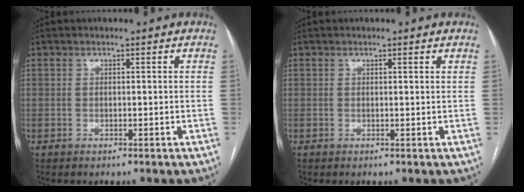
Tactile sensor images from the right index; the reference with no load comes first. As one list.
[{"total": 0.7, "force": [0.6, -0.1, 0.3], "torque": [-0.008, 0.004, 0.007]}]